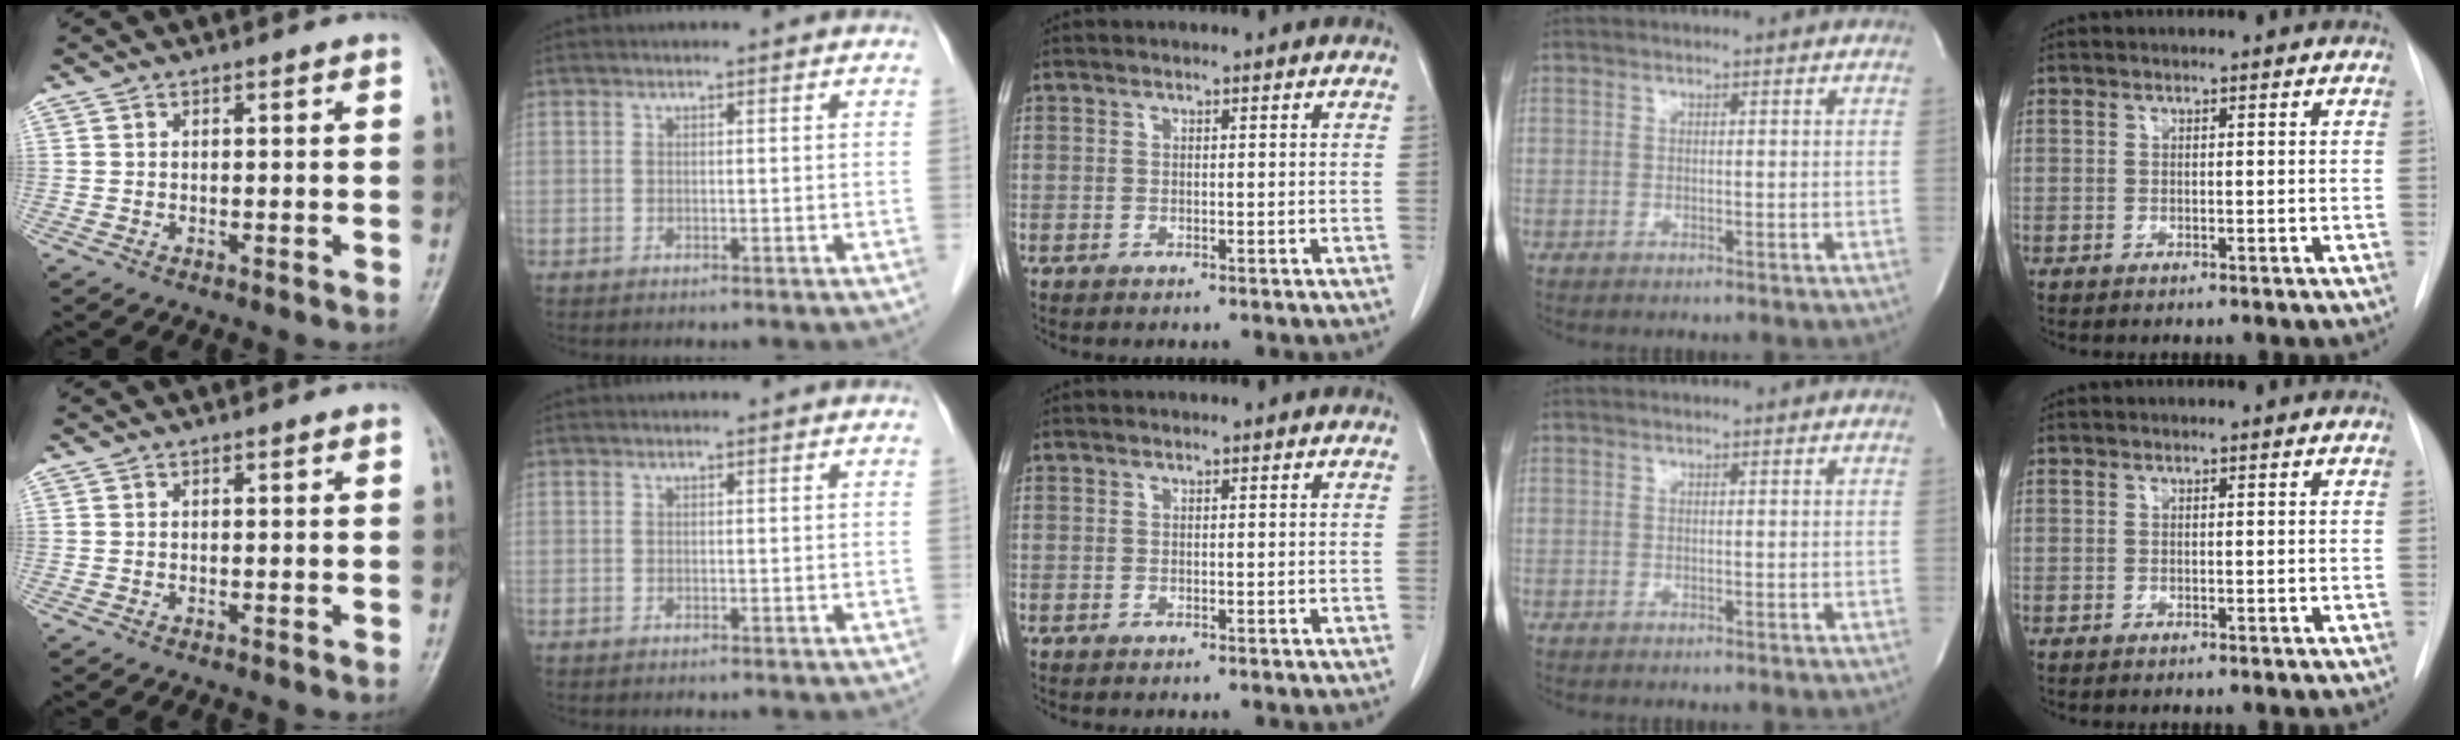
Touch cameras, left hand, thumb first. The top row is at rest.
{}